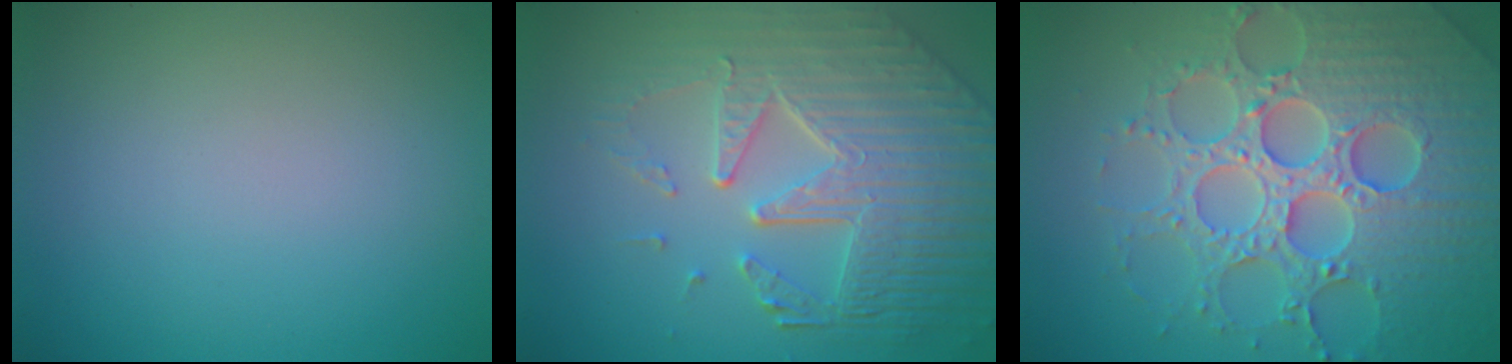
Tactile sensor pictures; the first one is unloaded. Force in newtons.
{"total": 8.8, "press": 6.0, "slide": 6.4}
{"total": 7.9, "press": 7.7, "slide": 1.8}